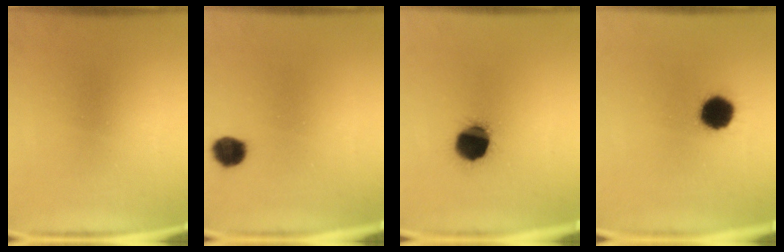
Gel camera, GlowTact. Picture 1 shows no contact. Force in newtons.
{"total": 4.9}
{"total": 13.2}
{"total": 10.4}